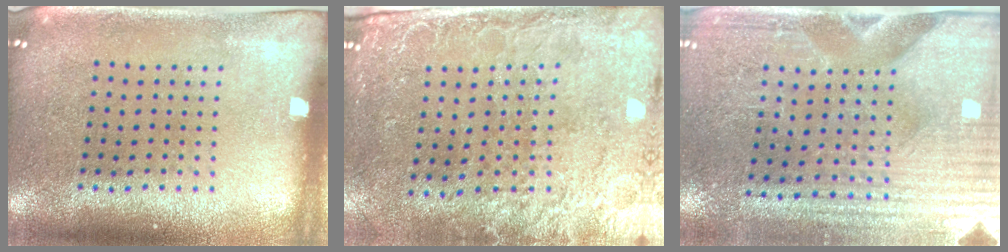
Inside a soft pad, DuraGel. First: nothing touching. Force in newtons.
{"total": 2.6, "press": 2.4, "slide": 1.1}
{"total": 3.6, "press": 3.3, "slide": 1.3}